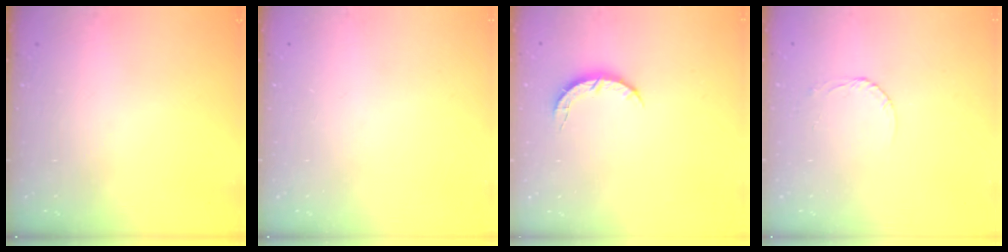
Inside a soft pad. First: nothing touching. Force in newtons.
{"total": 0.0}
{"total": 4.4, "press": 4.4, "slide": 0.5}
{"total": 2.6, "press": 2.6, "slide": 0.1}